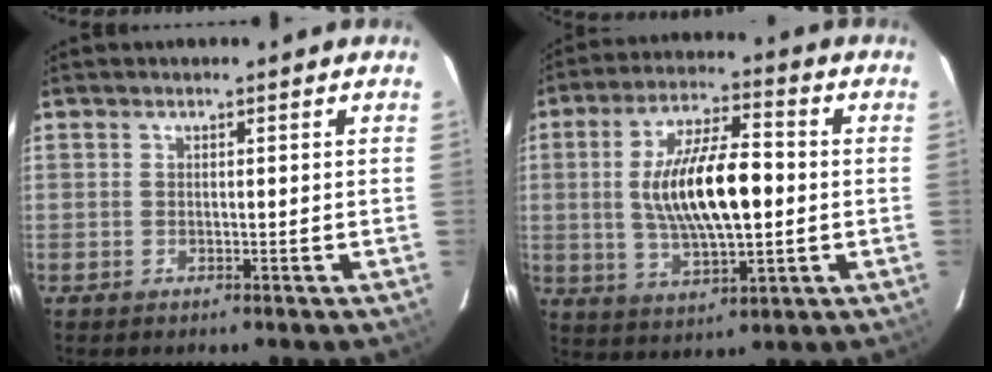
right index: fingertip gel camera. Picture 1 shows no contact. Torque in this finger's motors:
{"motor_torque": [0.97, 0.33, 1.05, 0.21]}